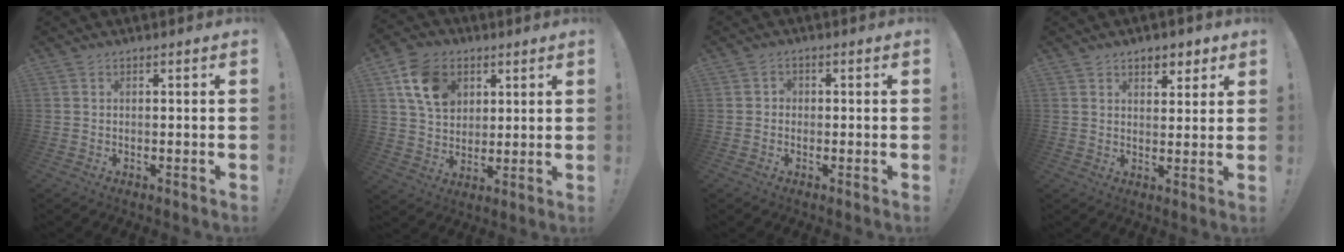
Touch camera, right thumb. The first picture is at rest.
{"total": 13.7, "force": [5.9, 10.3, 6.9], "torque": [-0.106, -0.012, 0.118]}
{"total": 2.1, "force": [-0.9, 1.7, 0.9], "torque": [-0.020, 0.010, -0.015]}
{"total": 5.0, "force": [3.4, 3.2, 1.6], "torque": [-0.007, -0.021, 0.060]}